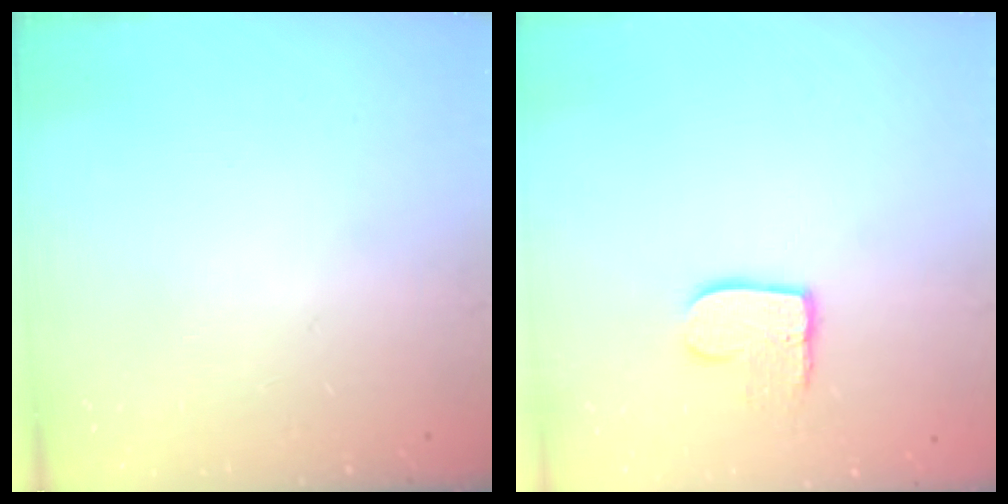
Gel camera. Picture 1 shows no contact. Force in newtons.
{"total": 8.4, "press": 8.4, "slide": 0.6}